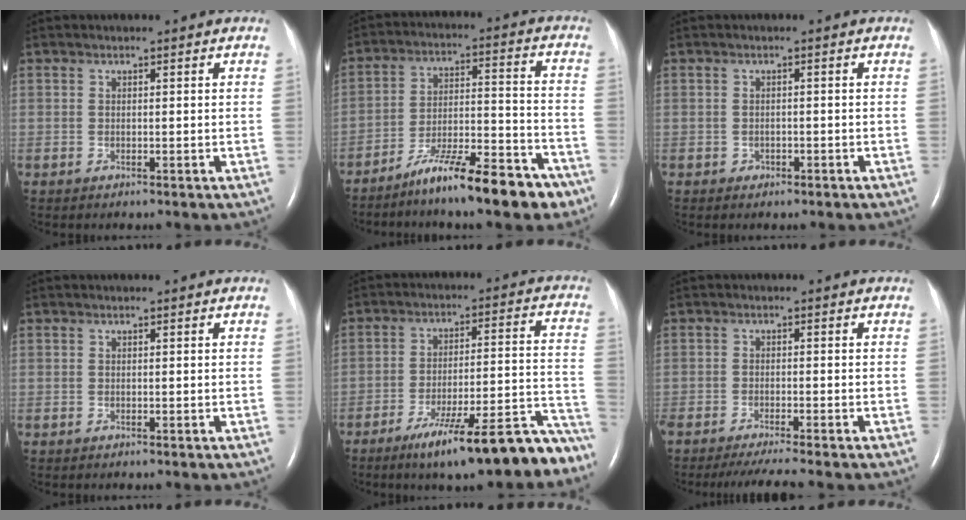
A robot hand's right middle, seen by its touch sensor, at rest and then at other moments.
{"total": 13.5, "force": [-10.2, 2.3, 8.6], "torque": [-0.129, 0.017, -0.170]}
{"total": 0.8, "force": [-0.5, 0.7, 0.2], "torque": [-0.004, 0.003, -0.007]}
{"total": 0.0}
{"total": 19.1, "force": [-14.9, 2.7, 11.7], "torque": [-0.098, 0.042, -0.220]}
{"total": 5.6, "force": [-4.8, -0.7, 2.9], "torque": [-0.041, -0.017, -0.078]}